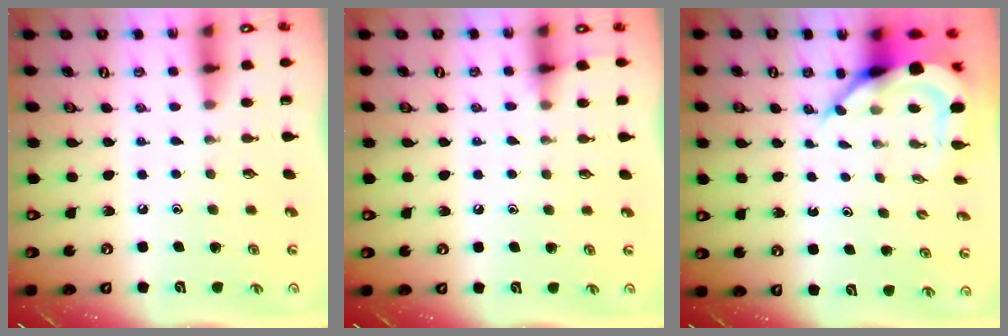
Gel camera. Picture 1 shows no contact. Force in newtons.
{"total": 4.7, "press": 4.6, "slide": 0.7}
{"total": 7.7, "press": 7.6, "slide": 1.0}